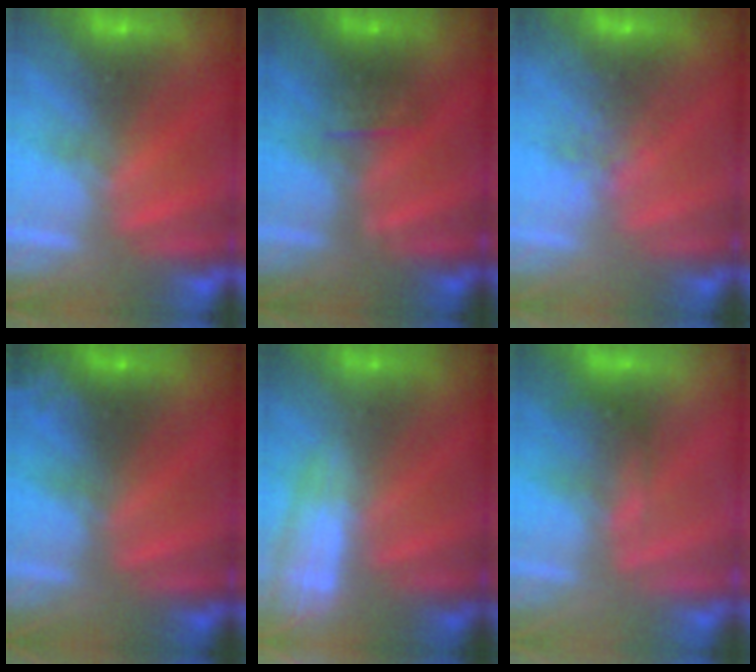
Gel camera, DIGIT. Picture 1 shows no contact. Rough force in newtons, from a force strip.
{"total": 2.6}
{"total": 3.8}
{"total": 2.2}
{"total": 2.6}
{"total": 4.7}